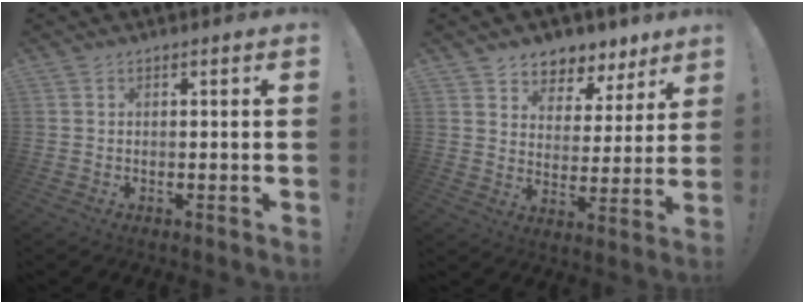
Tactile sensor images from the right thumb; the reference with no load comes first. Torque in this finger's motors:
{"motor_torque": [0.43, 2.19, 0.21, 0.03, 0.00]}